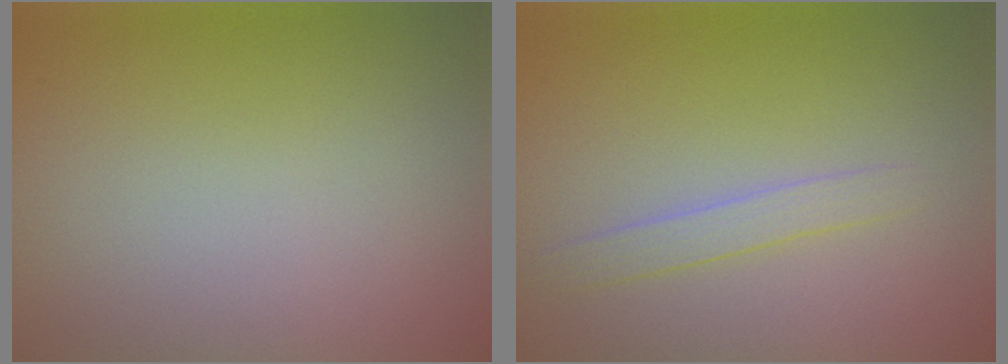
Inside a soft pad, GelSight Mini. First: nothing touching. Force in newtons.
{"total": 1.6, "press": 1.6, "slide": 0.1}